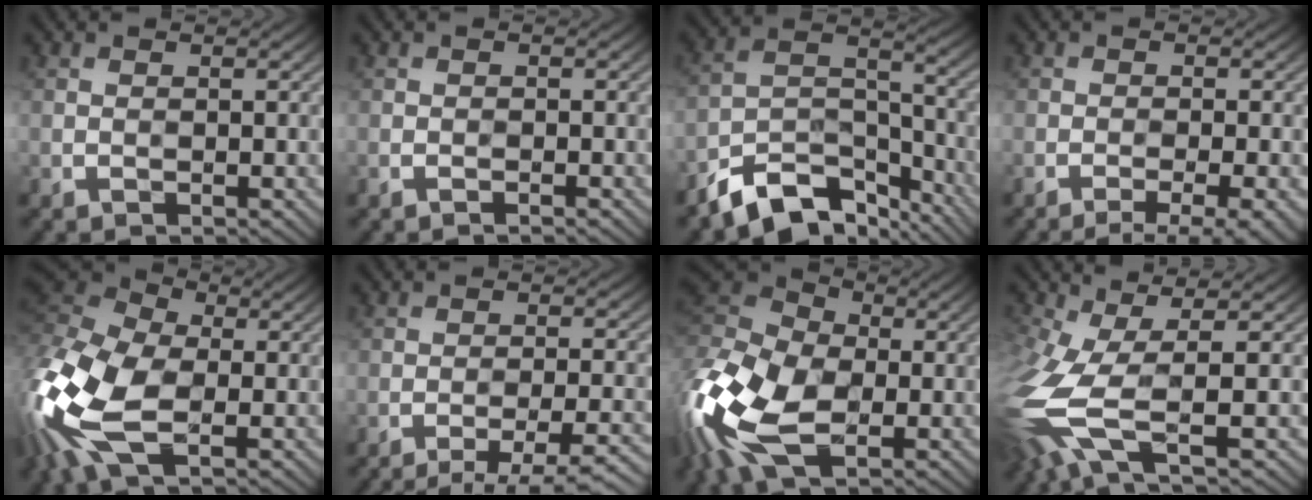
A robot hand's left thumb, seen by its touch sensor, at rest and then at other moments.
{"total": 0.8, "force": [-0.8, 0.0, 0.1], "torque": [0.001, 0.002, -0.016]}
{"total": 11.6, "force": [-9.1, 4.7, 5.5], "torque": [-0.096, -0.007, -0.169]}
{"total": 5.3, "force": [-3.6, 1.0, 3.8], "torque": [-0.046, 0.002, -0.056]}
{"total": 15.2, "force": [-3.6, 8.4, 12.2], "torque": [-0.325, -0.026, -0.068]}
{"total": 7.6, "force": [-5.8, 1.3, 4.7], "torque": [-0.070, 0.005, -0.072]}
{"total": 16.5, "force": [-4.7, 9.8, 12.3], "torque": [-0.321, -0.022, -0.075]}
{"total": 9.2, "force": [-2.1, 3.2, 8.3], "torque": [-0.202, -0.022, -0.038]}